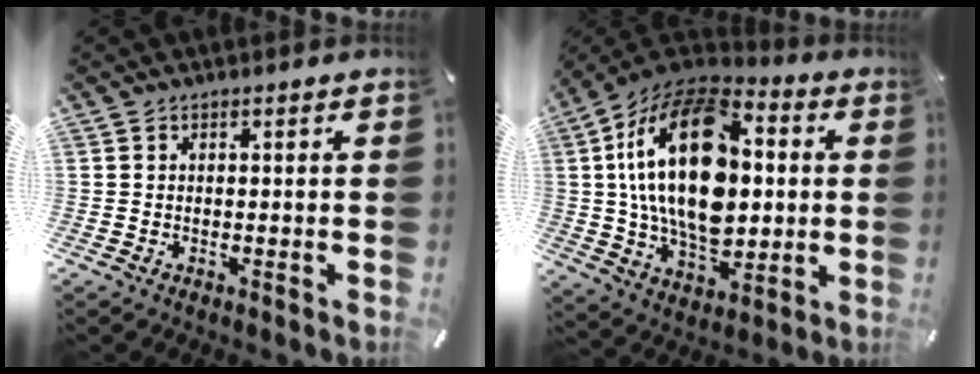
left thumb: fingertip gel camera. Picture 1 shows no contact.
{"total": 26.0, "force": [2.7, 16.4, 20.0], "torque": [-0.388, -0.001, 0.040]}